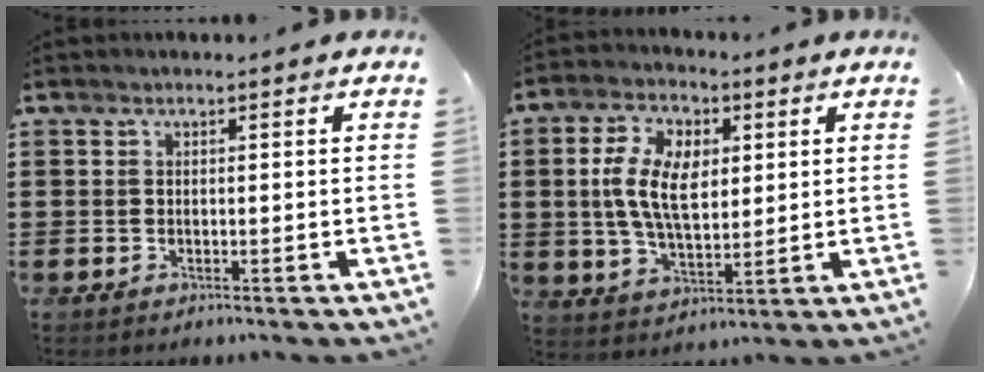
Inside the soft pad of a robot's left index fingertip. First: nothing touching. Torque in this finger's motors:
{"motor_torque": [1.61, 0.53, 0.72, 0.21]}